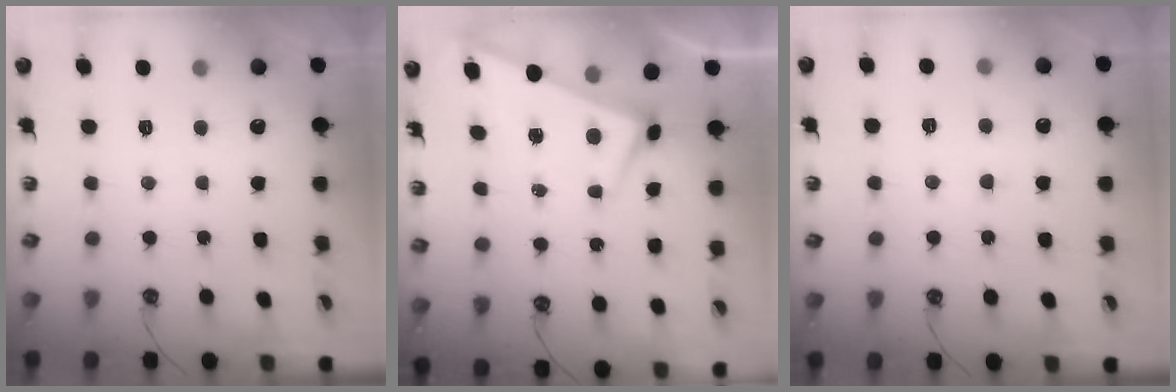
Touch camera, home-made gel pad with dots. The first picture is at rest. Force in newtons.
{"total": 1.0, "press": 0.9, "slide": 0.4}
{"total": 3.1, "press": 3.0, "slide": 0.4}